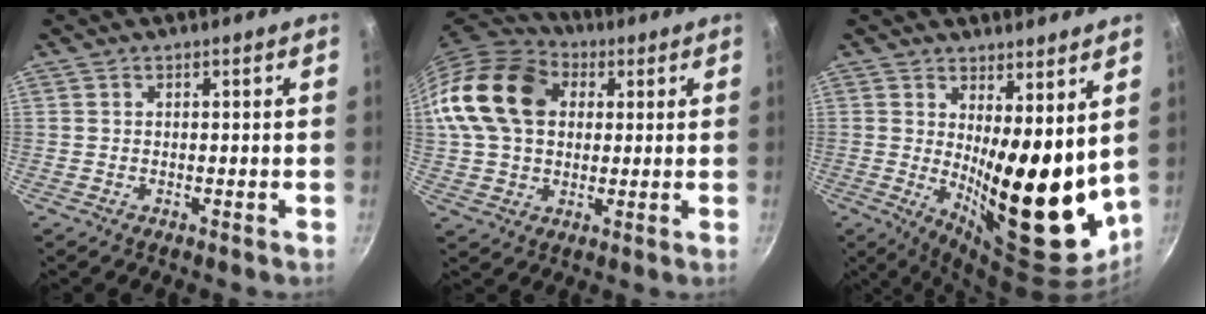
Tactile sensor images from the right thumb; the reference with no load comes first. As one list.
[{"total": 17.6, "force": [3.9, 13.0, 11.1], "torque": [-0.191, 0.019, 0.059]}, {"total": 17.9, "force": [2.7, 6.9, 16.3], "torque": [-0.192, -0.053, 0.056]}]